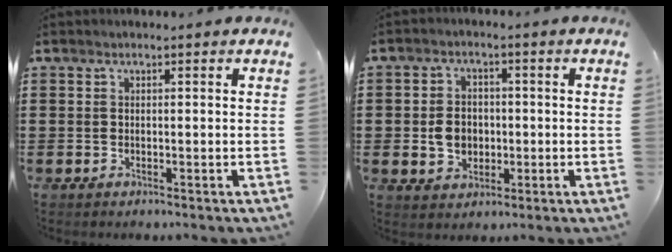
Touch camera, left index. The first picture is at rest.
{"total": 4.7, "force": [-0.6, 3.7, 2.9], "torque": [-0.053, 0.007, -0.014]}